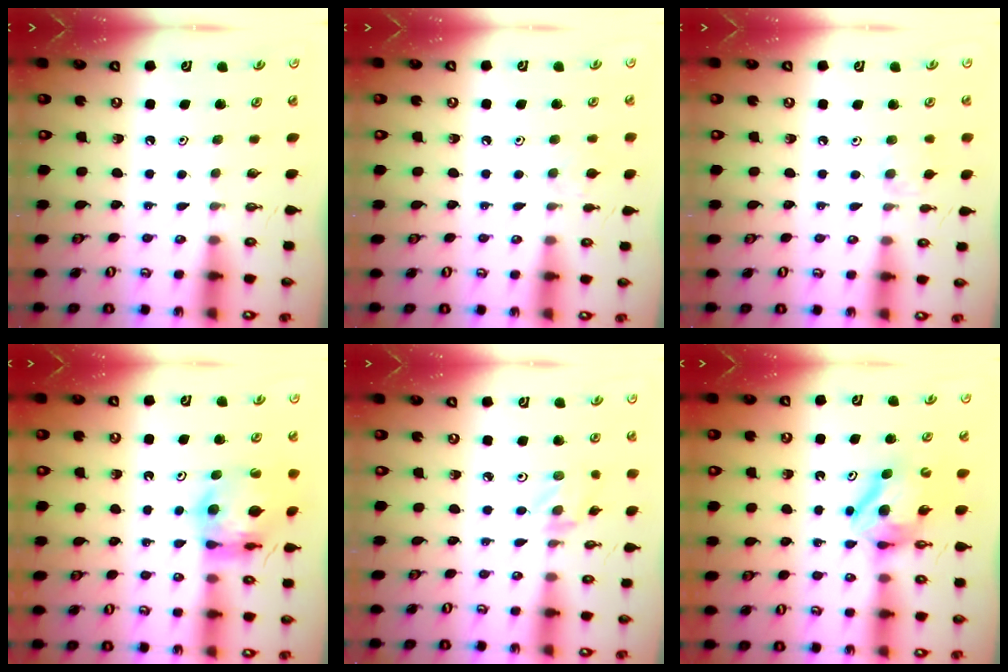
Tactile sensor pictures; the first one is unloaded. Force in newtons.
{"total": 3.8, "press": 3.7, "slide": 0.6}
{"total": 6.8, "press": 6.7, "slide": 0.8}
{"total": 11.5, "press": 11.4, "slide": 1.4}
{"total": 1.2, "press": 1.2, "slide": 0.2}
{"total": 9.1, "press": 9.1, "slide": 0.9}